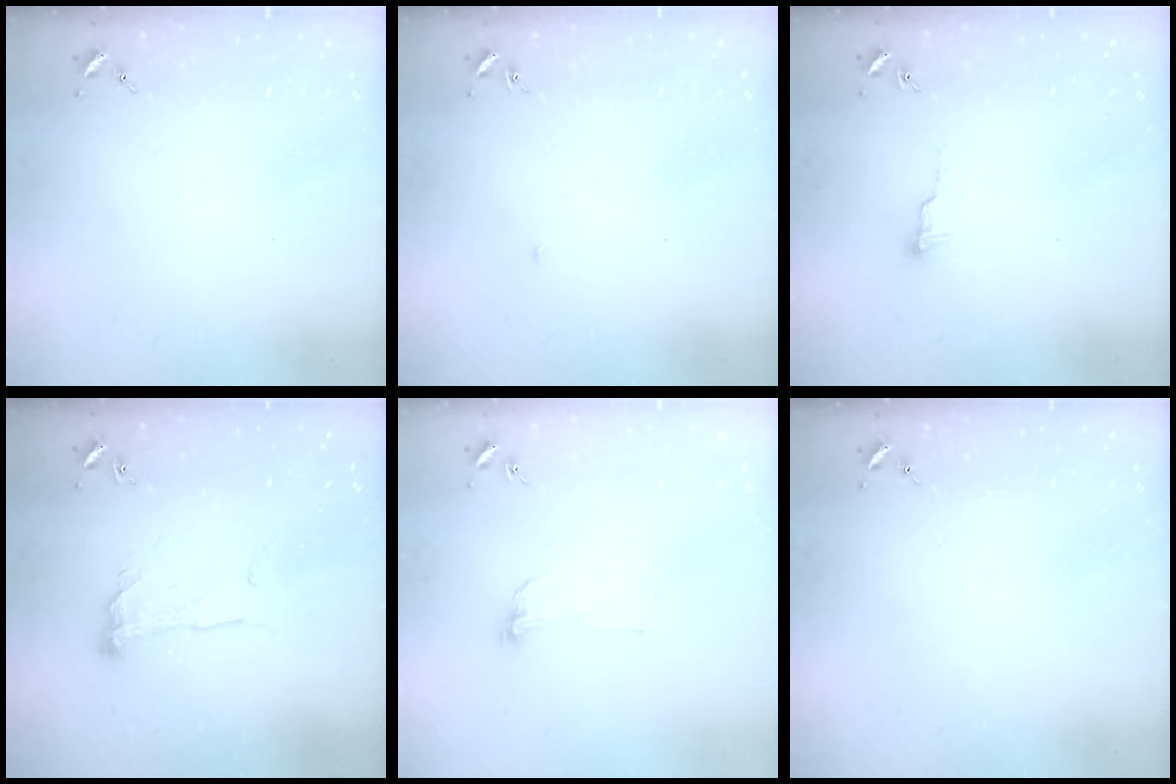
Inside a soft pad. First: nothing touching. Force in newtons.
{"total": 2.1, "press": 2.1, "slide": 0.1}
{"total": 5.9, "press": 5.9, "slide": 0.4}
{"total": 9.0, "press": 9.0, "slide": 0.4}
{"total": 6.0, "press": 6.0, "slide": 0.5}
{"total": 0.0}